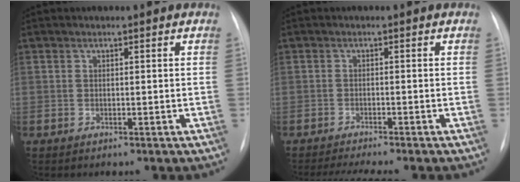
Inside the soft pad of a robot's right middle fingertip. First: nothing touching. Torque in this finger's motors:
{"motor_torque": [0.33, -0.35, -0.01, 0.03]}